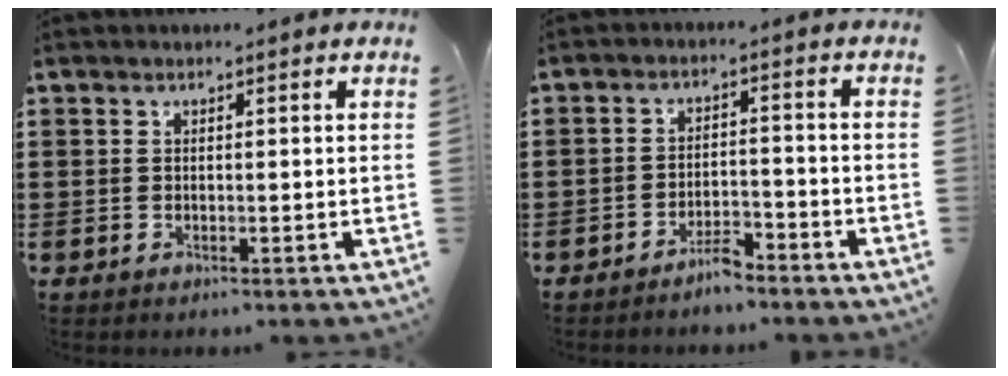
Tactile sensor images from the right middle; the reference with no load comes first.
{"total": 3.5, "force": [-3.4, 0.7, 0.7], "torque": [-0.015, 0.009, -0.070]}